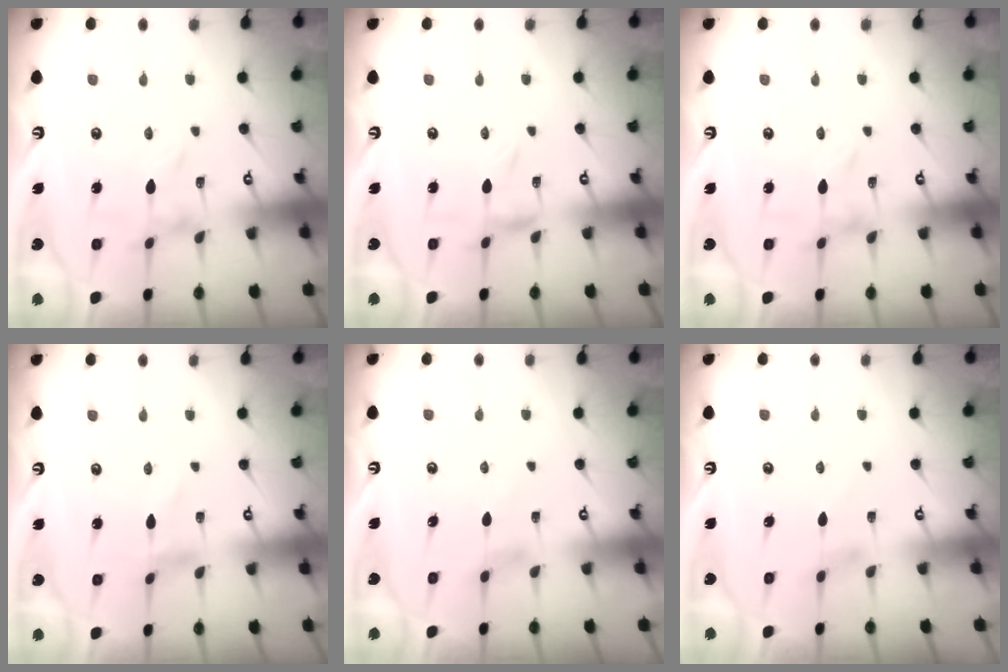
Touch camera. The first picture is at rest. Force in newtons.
{"total": 1.5, "press": 1.5, "slide": 0.2}
{"total": 0.0}
{"total": 1.2, "press": 1.2, "slide": 0.1}
{"total": 1.0, "press": 1.0, "slide": 0.3}
{"total": 1.6, "press": 1.5, "slide": 0.4}